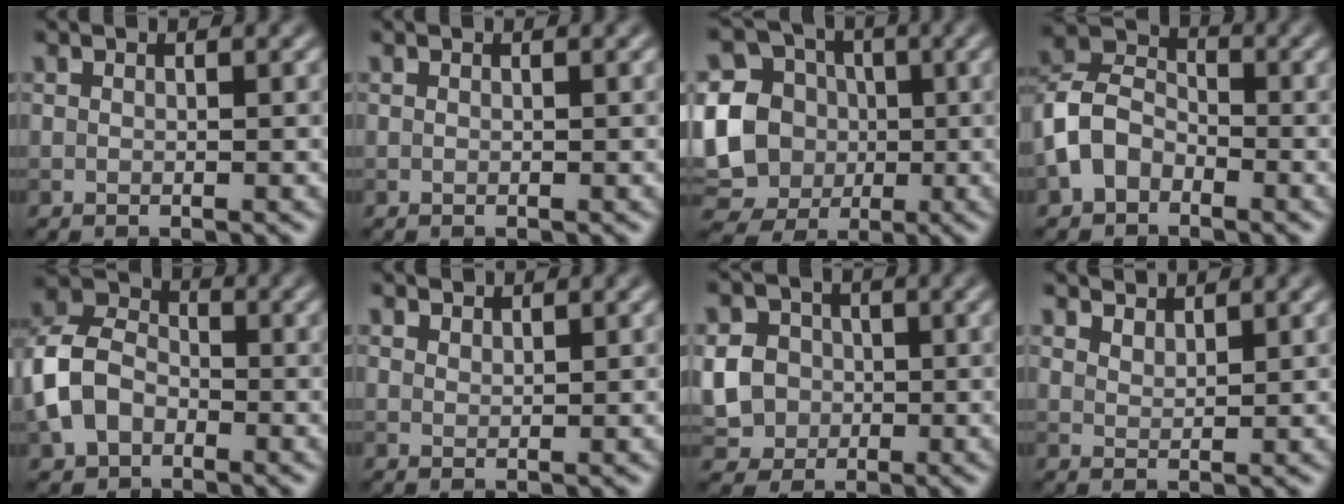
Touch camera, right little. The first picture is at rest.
{"total": 0.0}
{"total": 16.3, "force": [-0.5, 15.1, 6.2], "torque": [-0.176, 0.008, -0.034]}
{"total": 5.1, "force": [-2.2, 3.7, 2.7], "torque": [-0.059, 0.009, -0.057]}
{"total": 7.0, "force": [-2.0, 5.2, 4.2], "torque": [-0.098, 0.005, -0.053]}
{"total": 1.2, "force": [1.2, 0.3, 0.1], "torque": [-0.004, 0.000, 0.021]}
{"total": 6.4, "force": [-0.7, 5.8, 2.5], "torque": [-0.055, 0.014, -0.036]}
{"total": 2.3, "force": [2.2, 0.3, 0.3], "torque": [-0.007, -0.002, 0.042]}